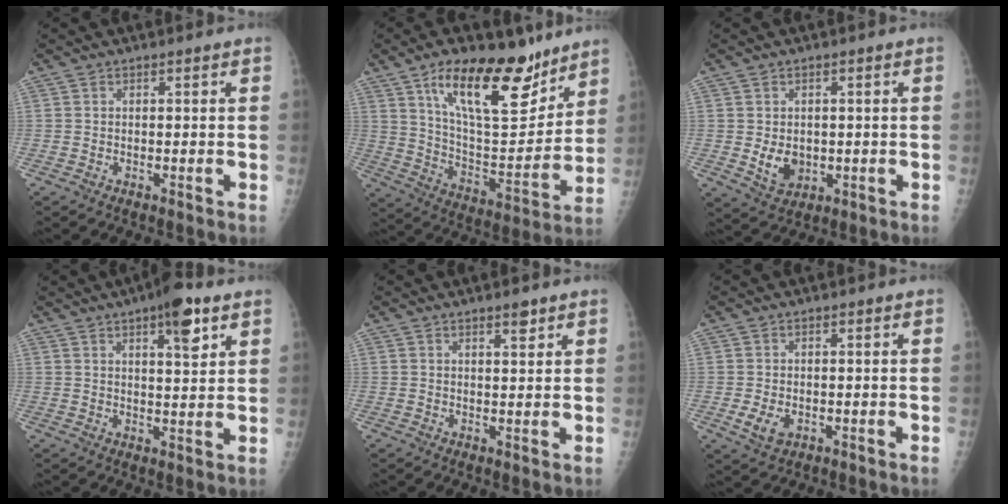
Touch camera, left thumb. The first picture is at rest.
{"total": 21.4, "force": [13.4, 8.8, 14.2], "torque": [-0.181, -0.075, 0.229]}
{"total": 5.1, "force": [-0.3, 4.0, 3.2], "torque": [-0.035, -0.008, 0.010]}
{"total": 8.4, "force": [4.6, 2.5, 6.5], "torque": [-0.080, -0.020, 0.064]}
{"total": 3.0, "force": [2.1, 0.8, 1.9], "torque": [-0.022, -0.014, 0.031]}
{"total": 3.5, "force": [-0.9, 2.4, 2.4], "torque": [-0.044, -0.004, -0.008]}